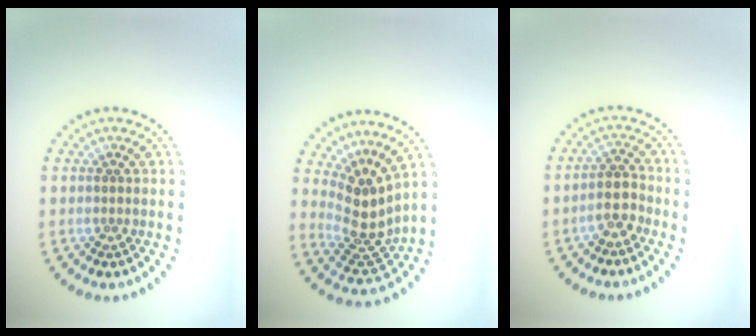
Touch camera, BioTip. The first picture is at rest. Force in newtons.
{"total": 3.9, "press": 2.9, "slide": 2.7}
{"total": 2.6, "press": 2.3, "slide": 1.3}